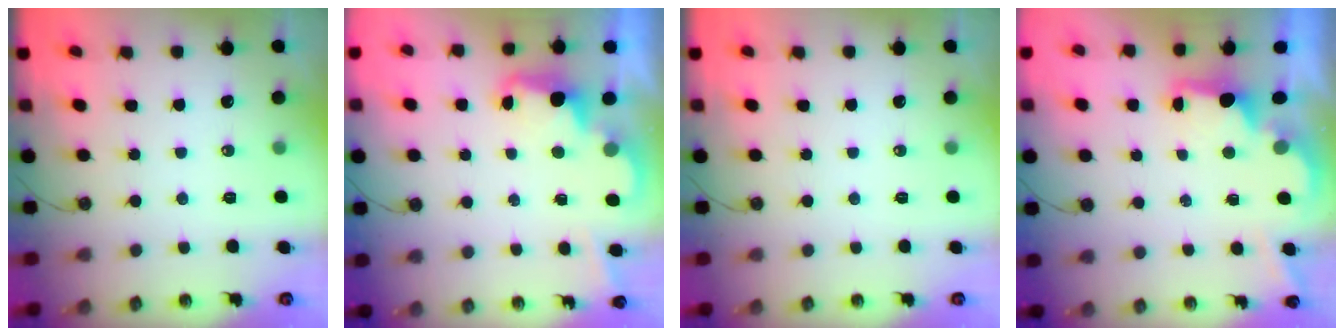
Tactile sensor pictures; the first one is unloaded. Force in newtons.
{"total": 2.6, "press": 2.5, "slide": 0.6}
{"total": 0.0}
{"total": 2.1, "press": 1.9, "slide": 0.8}